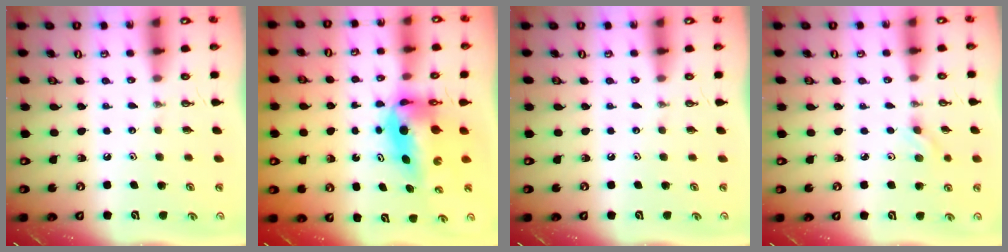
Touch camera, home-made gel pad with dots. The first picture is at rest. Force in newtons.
{"total": 8.3, "press": 7.0, "slide": 4.4}
{"total": 0.0}
{"total": 3.0, "press": 2.6, "slide": 1.5}